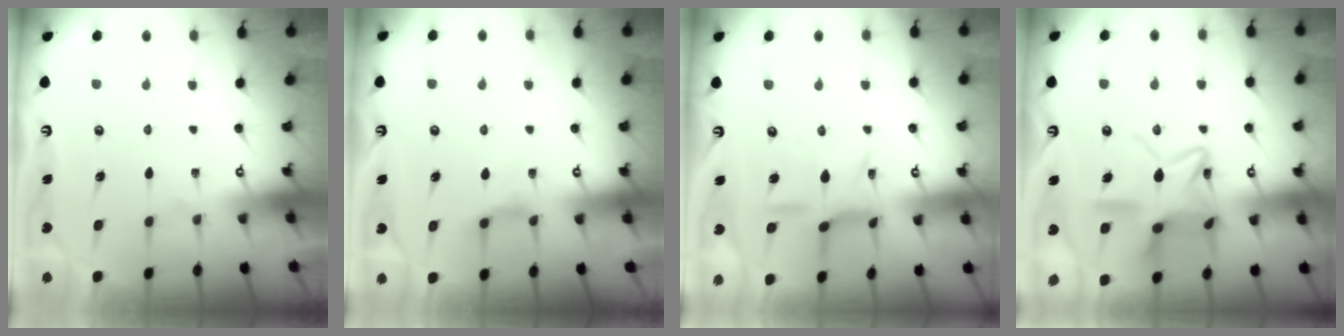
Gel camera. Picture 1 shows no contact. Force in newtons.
{"total": 3.5, "press": 3.4, "slide": 0.5}
{"total": 9.9, "press": 9.9, "slide": 0.9}
{"total": 16.8, "press": 16.7, "slide": 1.6}